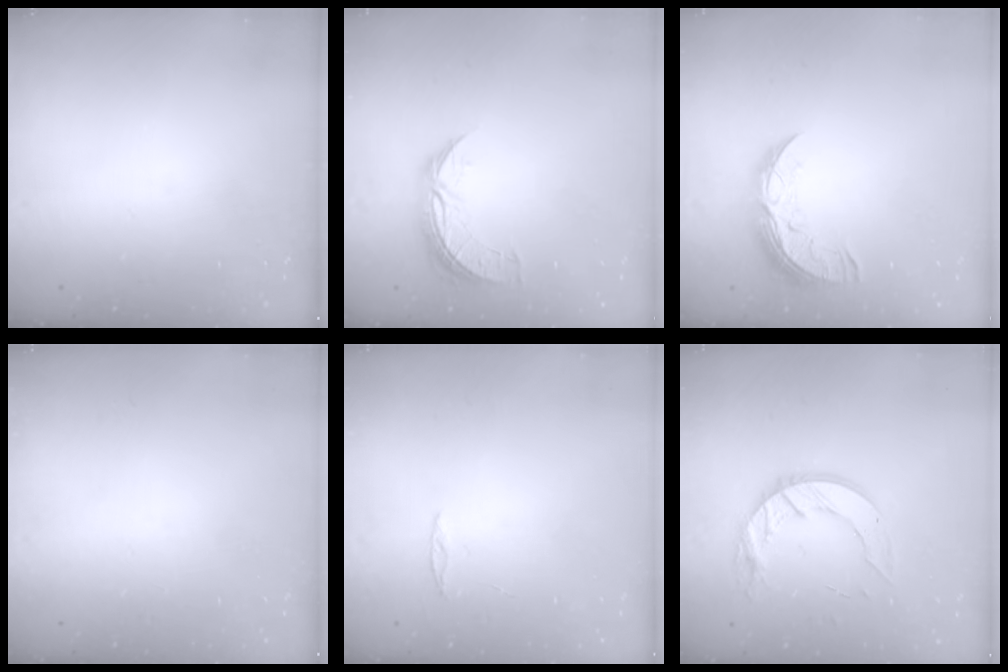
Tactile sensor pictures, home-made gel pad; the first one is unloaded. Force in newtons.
{"total": 7.9, "press": 7.9, "slide": 0.1}
{"total": 10.0, "press": 10.0, "slide": 0.6}
{"total": 0.0}
{"total": 2.0, "press": 2.0, "slide": 0.2}
{"total": 12.9, "press": 12.9, "slide": 0.8}